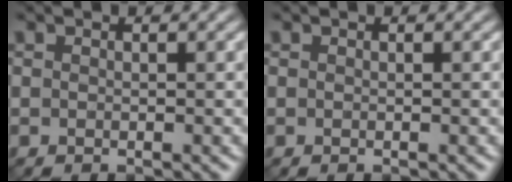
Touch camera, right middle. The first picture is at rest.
{"total": 0.0}